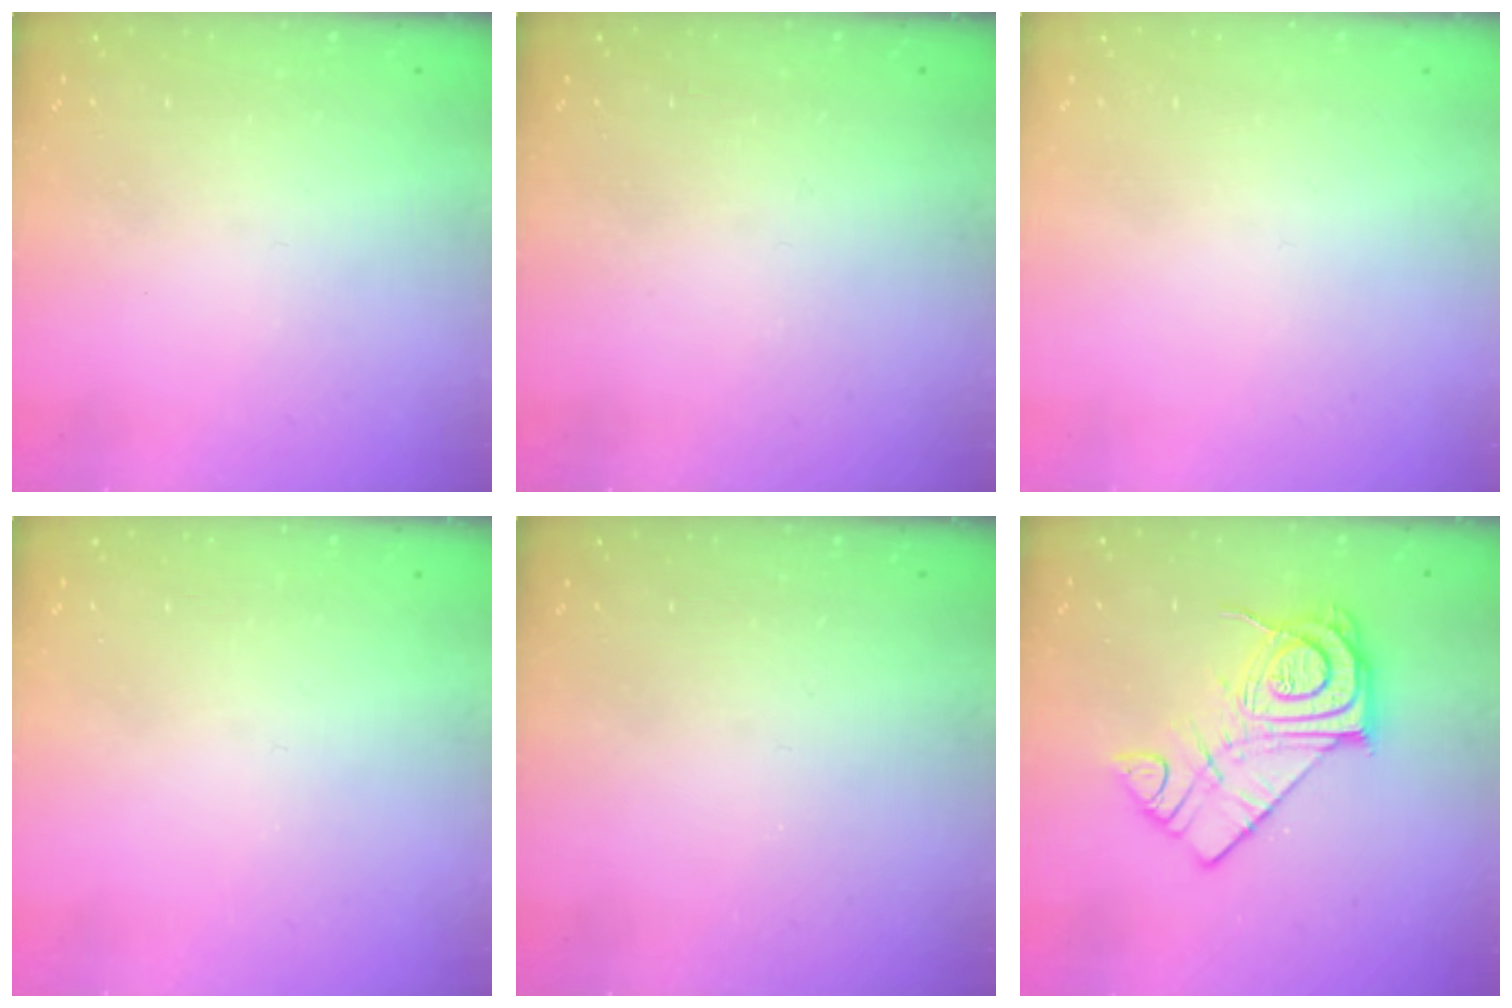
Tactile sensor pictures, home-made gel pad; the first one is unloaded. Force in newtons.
{"total": 2.8, "press": 2.8, "slide": 0.4}
{"total": 1.5, "press": 1.5, "slide": 0.1}
{"total": 0.0}
{"total": 0.0}
{"total": 14.3, "press": 14.3, "slide": 0.7}